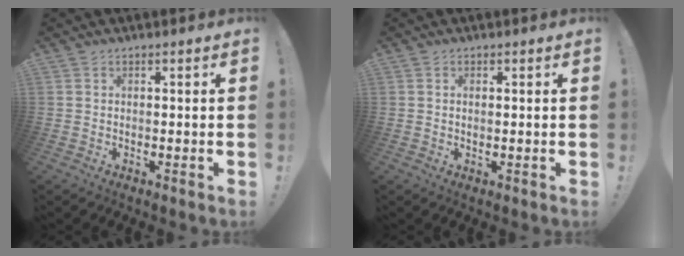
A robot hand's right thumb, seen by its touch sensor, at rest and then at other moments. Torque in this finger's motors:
{"motor_torque": [-0.13, -0.11, 0.05, -0.01, -0.01]}